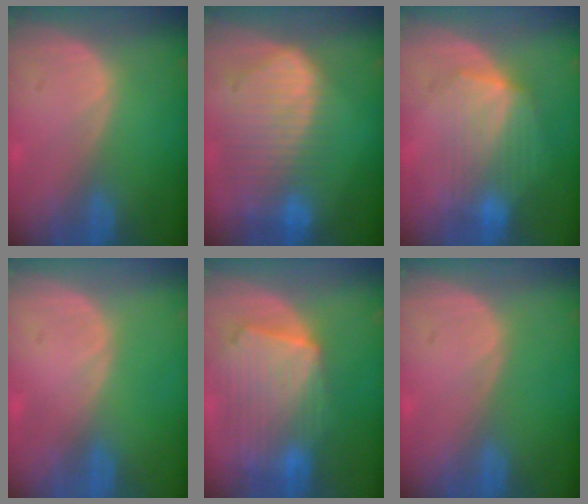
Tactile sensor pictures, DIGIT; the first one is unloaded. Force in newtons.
{"total": 10.6, "press": 9.1, "slide": 5.3}
{"total": 7.3, "press": 7.1, "slide": 1.4}
{"total": 0.0}
{"total": 10.8, "press": 9.4, "slide": 5.3}
{"total": 0.0}